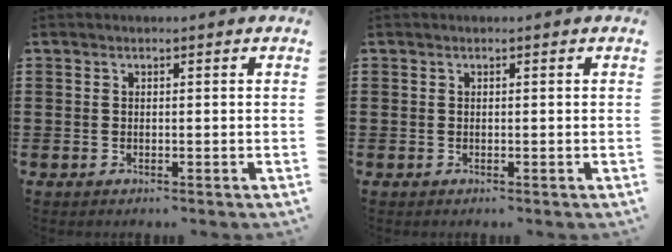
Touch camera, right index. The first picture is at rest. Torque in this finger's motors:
{"motor_torque": [0.00, 2.14, 0.00, 0.00]}